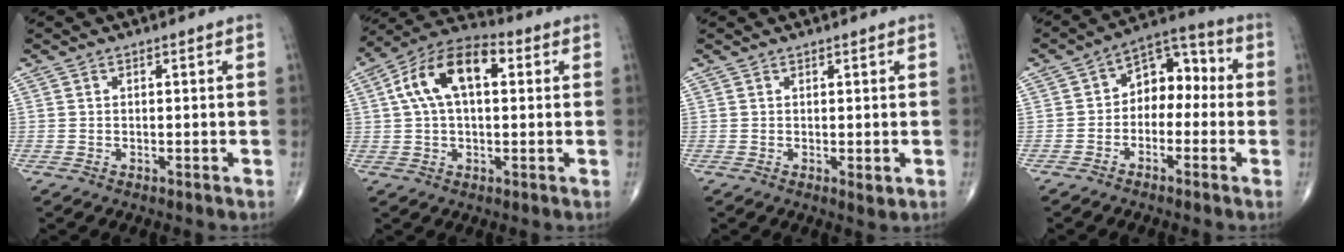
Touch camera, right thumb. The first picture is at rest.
{"total": 13.6, "force": [3.1, 7.3, 11.1], "torque": [-0.205, 0.034, 0.047]}
{"total": 1.4, "force": [0.2, 0.4, 1.3], "torque": [-0.016, -0.005, 0.005]}
{"total": 9.0, "force": [-0.7, 6.2, 6.5], "torque": [-0.058, 0.045, -0.031]}